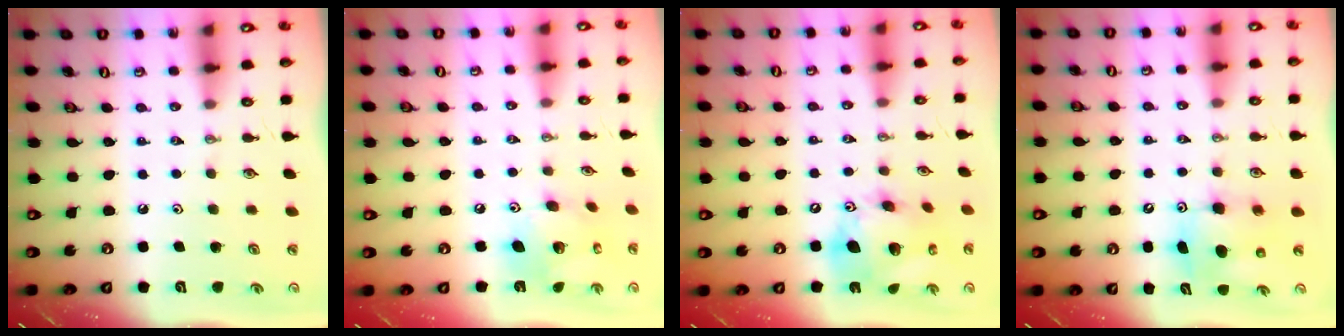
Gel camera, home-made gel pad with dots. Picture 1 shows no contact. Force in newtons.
{"total": 12.9, "press": 12.8, "slide": 0.9}
{"total": 18.0, "press": 17.7, "slide": 3.1}
{"total": 7.9, "press": 7.7, "slide": 2.0}